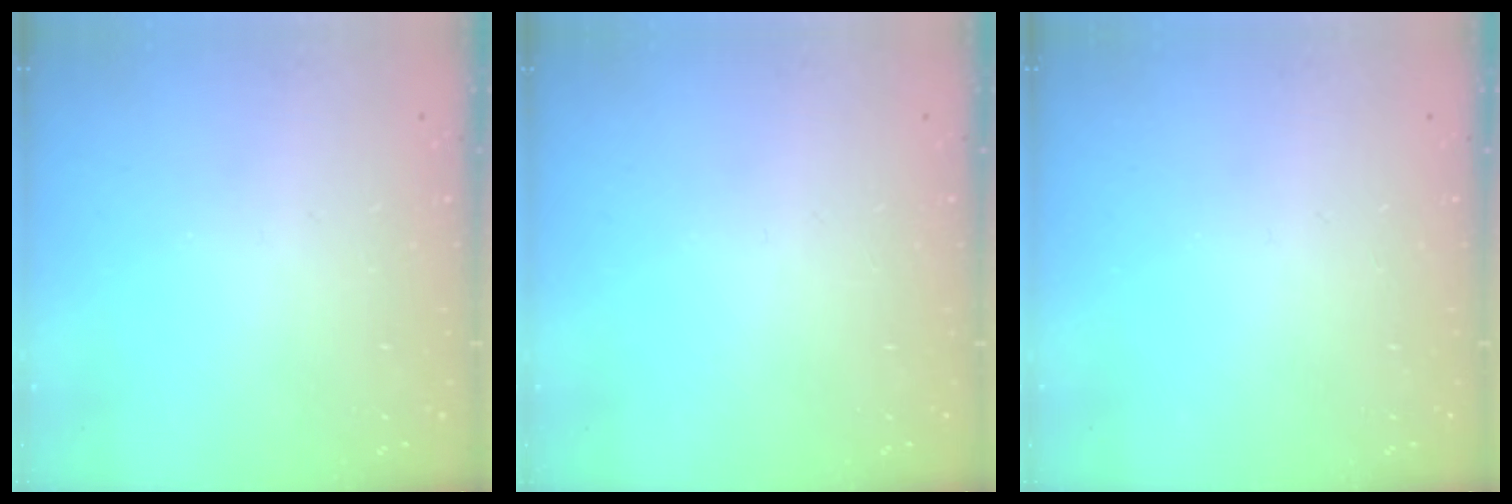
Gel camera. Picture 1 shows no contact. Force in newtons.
{"total": 0.0}
{"total": 0.0}